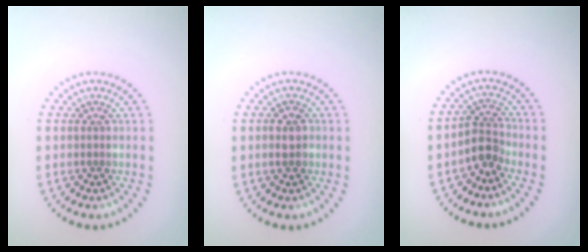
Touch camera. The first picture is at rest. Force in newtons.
{"total": 1.7, "press": 1.7, "slide": 0.2}
{"total": 2.4, "press": 1.8, "slide": 1.5}